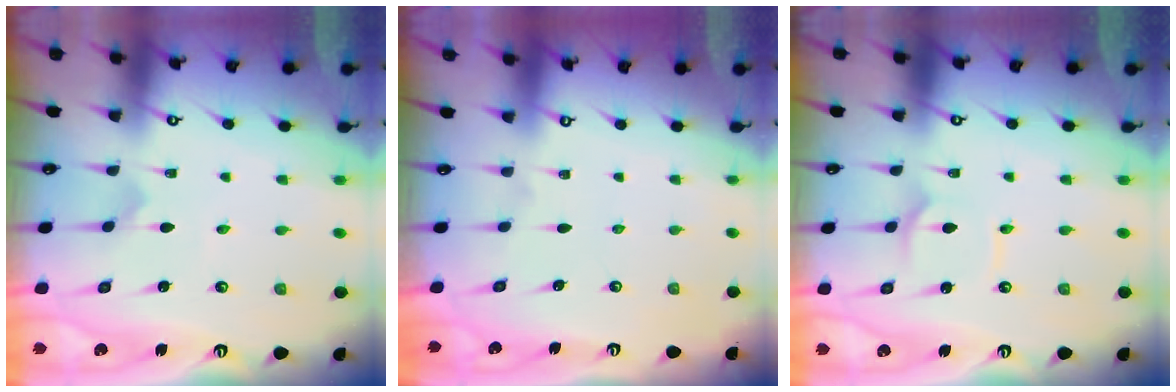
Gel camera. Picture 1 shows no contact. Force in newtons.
{"total": 0.0}
{"total": 2.5, "press": 2.5, "slide": 0.1}